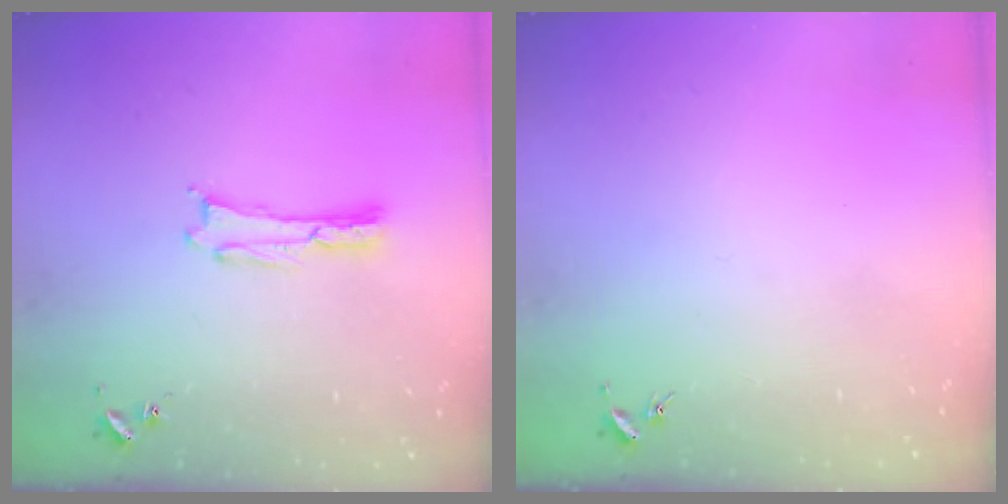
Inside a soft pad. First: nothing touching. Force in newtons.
{"total": 0.0}